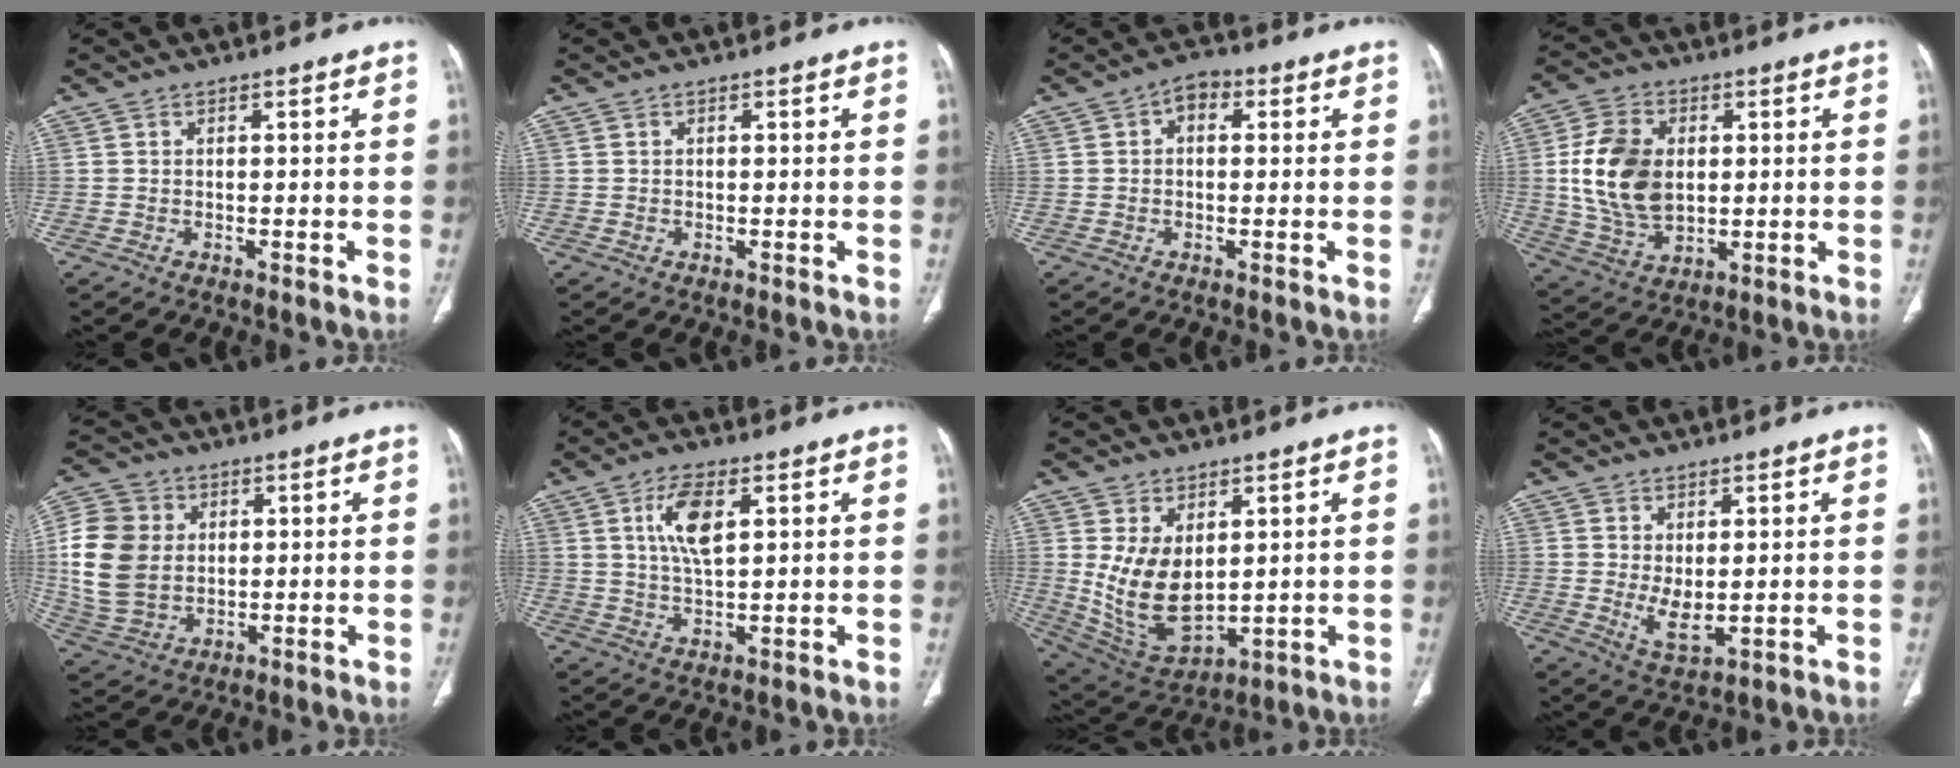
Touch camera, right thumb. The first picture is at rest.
{"total": 0.0}
{"total": 3.9, "force": [0.9, 2.6, 2.7], "torque": [-0.026, 0.012, 0.005]}
{"total": 14.4, "force": [1.5, 9.6, 10.5], "torque": [-0.188, -0.007, 0.034]}
{"total": 14.5, "force": [1.7, 11.5, 8.7], "torque": [-0.169, -0.001, 0.038]}
{"total": 7.6, "force": [2.7, 3.1, 6.4], "torque": [-0.120, -0.011, 0.053]}
{"total": 12.3, "force": [2.1, 7.5, 9.6], "torque": [-0.161, -0.021, 0.067]}
{"total": 4.9, "force": [0.4, 2.4, 4.2], "torque": [-0.070, -0.019, 0.020]}